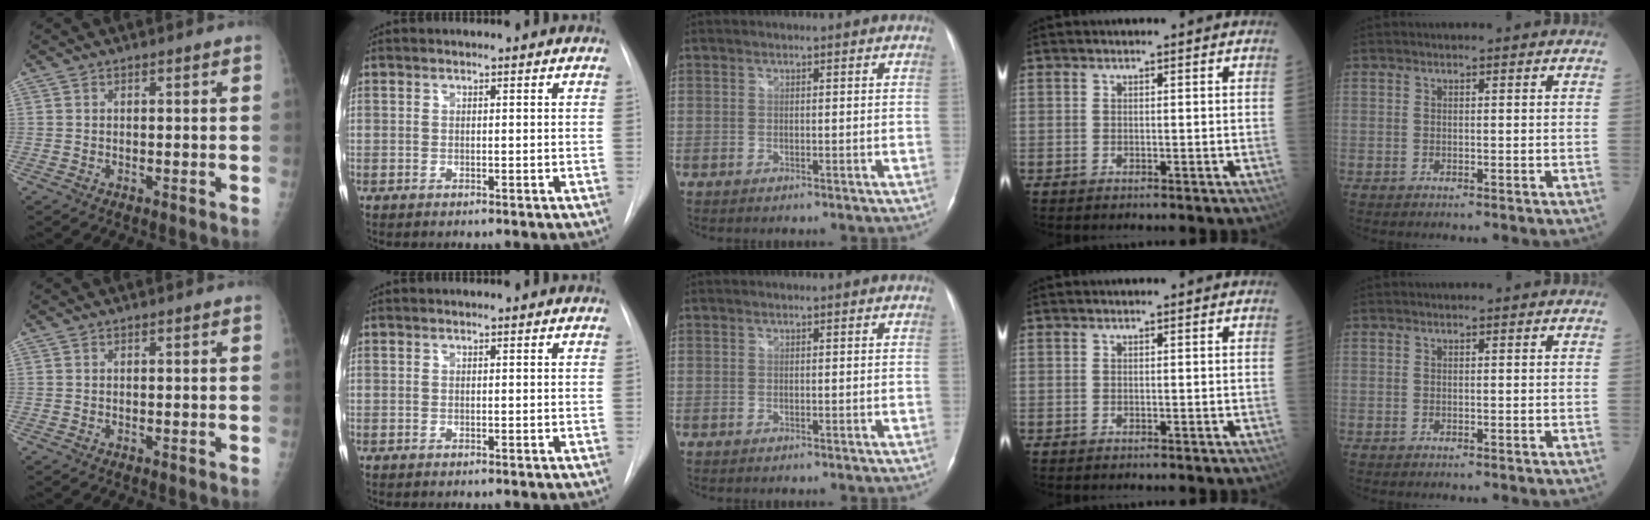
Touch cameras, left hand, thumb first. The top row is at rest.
{}